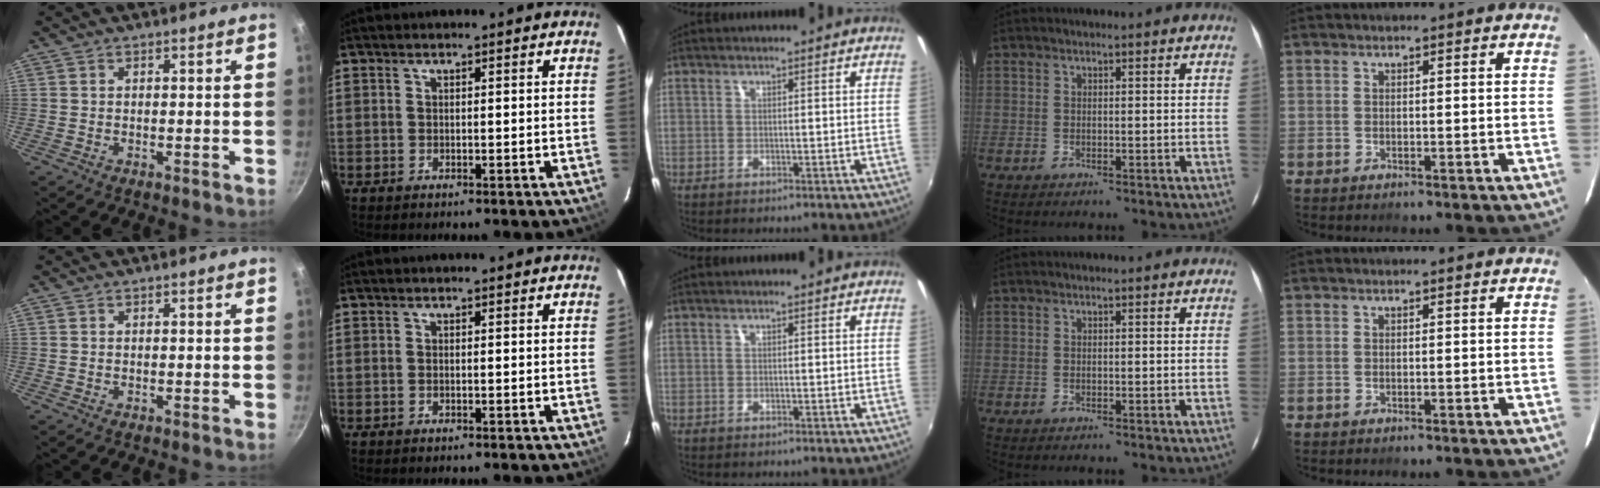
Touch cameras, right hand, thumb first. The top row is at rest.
{}